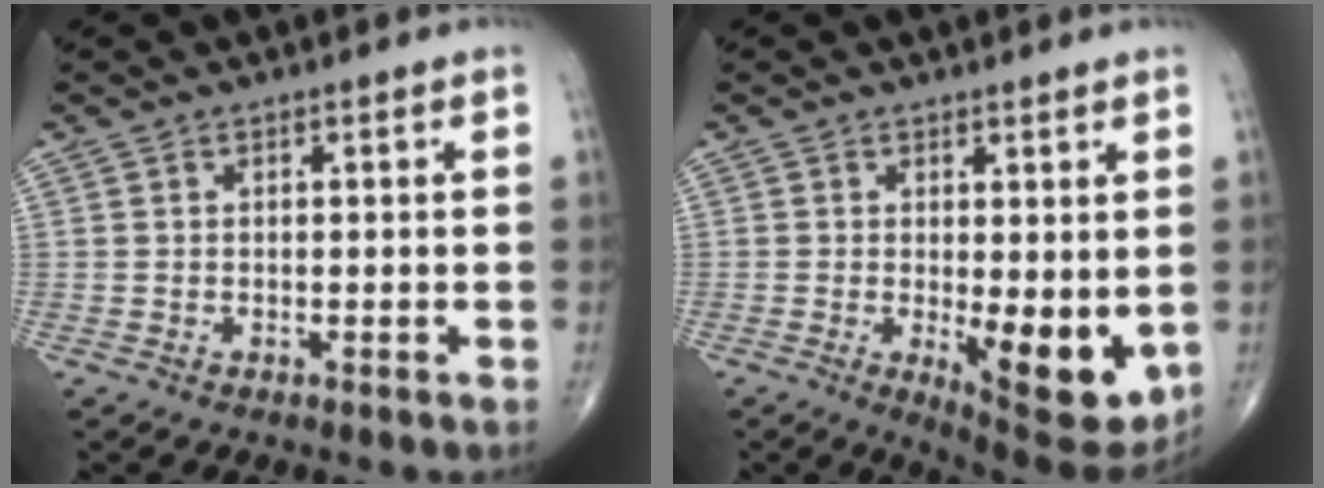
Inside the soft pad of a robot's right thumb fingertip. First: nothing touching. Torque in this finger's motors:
{"motor_torque": [0.88, 2.49, 0.14, -0.08, 0.32]}